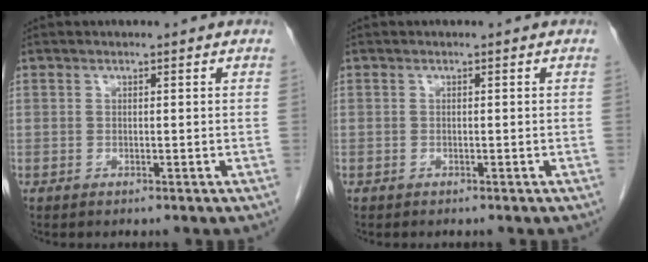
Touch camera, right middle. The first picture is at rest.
{"total": 0.0}